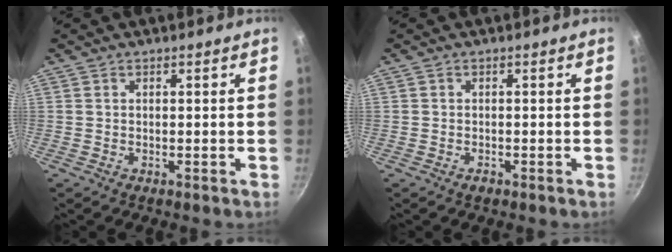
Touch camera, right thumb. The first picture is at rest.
{"total": 1.1, "force": [-0.7, 0.7, 0.5], "torque": [-0.008, 0.004, -0.012]}